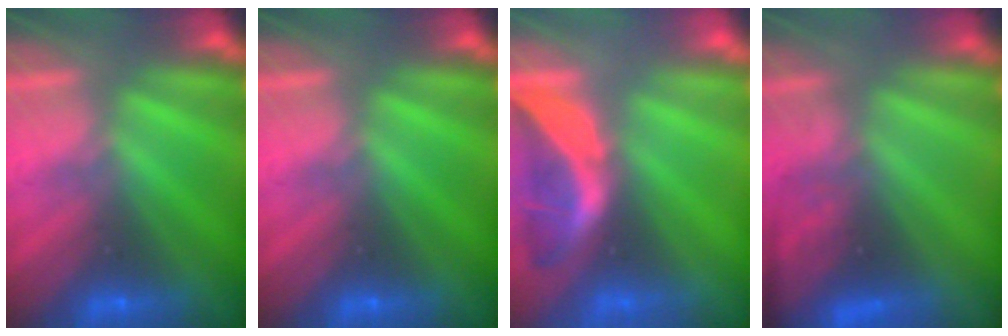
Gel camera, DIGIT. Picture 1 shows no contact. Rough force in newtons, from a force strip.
{"total": 0.0}
{"total": 1.8}
{"total": 3.2}